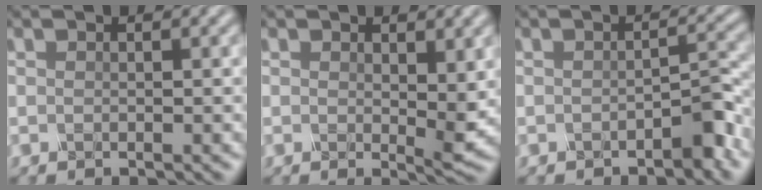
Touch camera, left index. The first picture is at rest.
{"total": 2.8, "force": [0.1, 0.7, 2.8], "torque": [-0.056, -0.005, 0.008]}
{"total": 2.2, "force": [-1.9, 0.1, 1.2], "torque": [-0.025, 0.007, -0.027]}